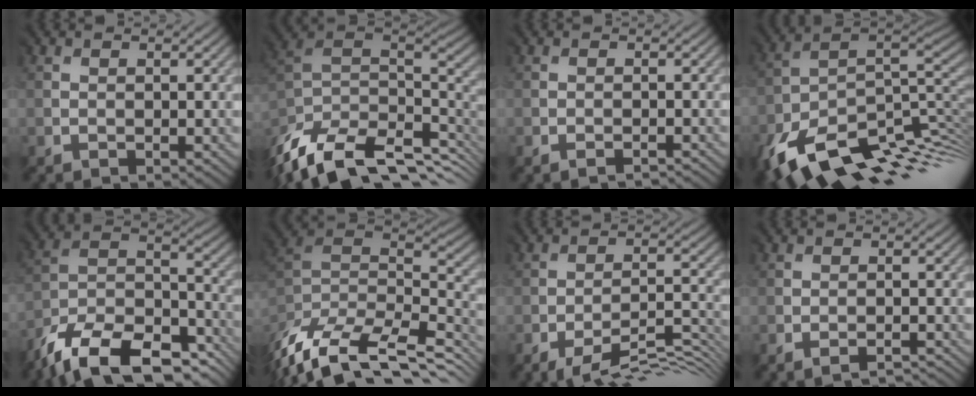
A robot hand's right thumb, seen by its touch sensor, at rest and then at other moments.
{"total": 11.6, "force": [-6.7, 5.4, 7.8], "torque": [-0.212, -0.026, -0.102]}
{"total": 1.7, "force": [-1.1, -1.0, -0.8], "torque": [0.010, 0.002, -0.022]}
{"total": 12.5, "force": [-6.3, 5.5, 9.3], "torque": [-0.185, -0.027, -0.102]}
{"total": 16.8, "force": [-14.3, 5.8, 6.6], "torque": [-0.159, -0.046, -0.215]}
{"total": 10.4, "force": [-7.6, 4.0, 5.8], "torque": [-0.168, -0.015, -0.117]}
{"total": 6.9, "force": [-5.8, 1.0, 3.6], "torque": [-0.060, -0.004, -0.095]}
{"total": 2.2, "force": [-1.8, -1.0, -0.7], "torque": [0.007, 0.001, -0.035]}